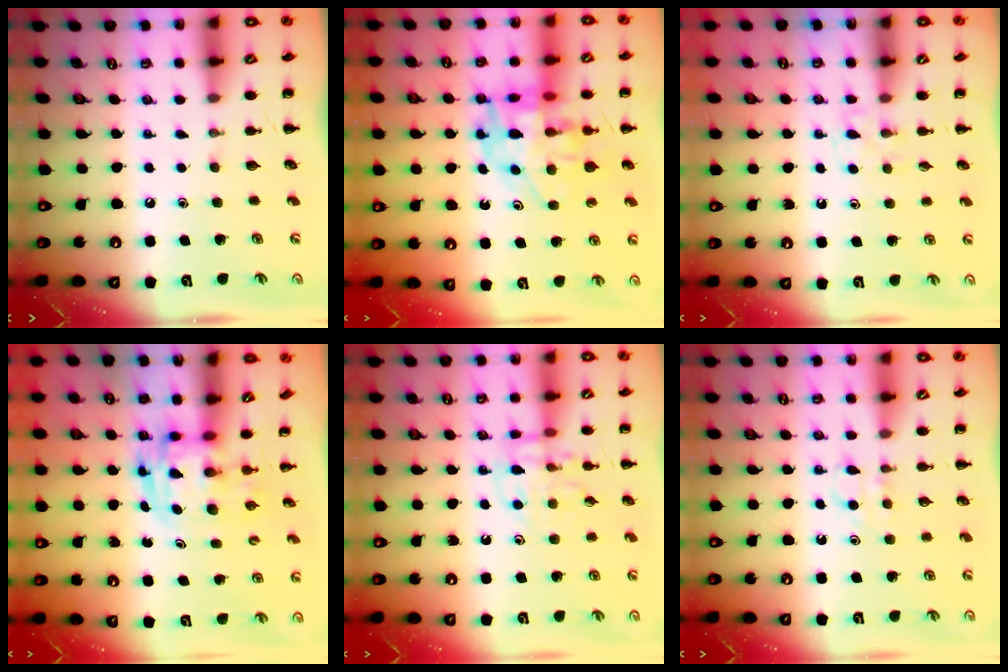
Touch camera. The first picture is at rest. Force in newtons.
{"total": 16.0, "press": 15.5, "slide": 4.0}
{"total": 4.8, "press": 4.6, "slide": 1.5}
{"total": 3.0, "press": 3.0, "slide": 0.5}
{"total": 11.4, "press": 11.4, "slide": 0.7}
{"total": 3.3, "press": 3.0, "slide": 1.2}